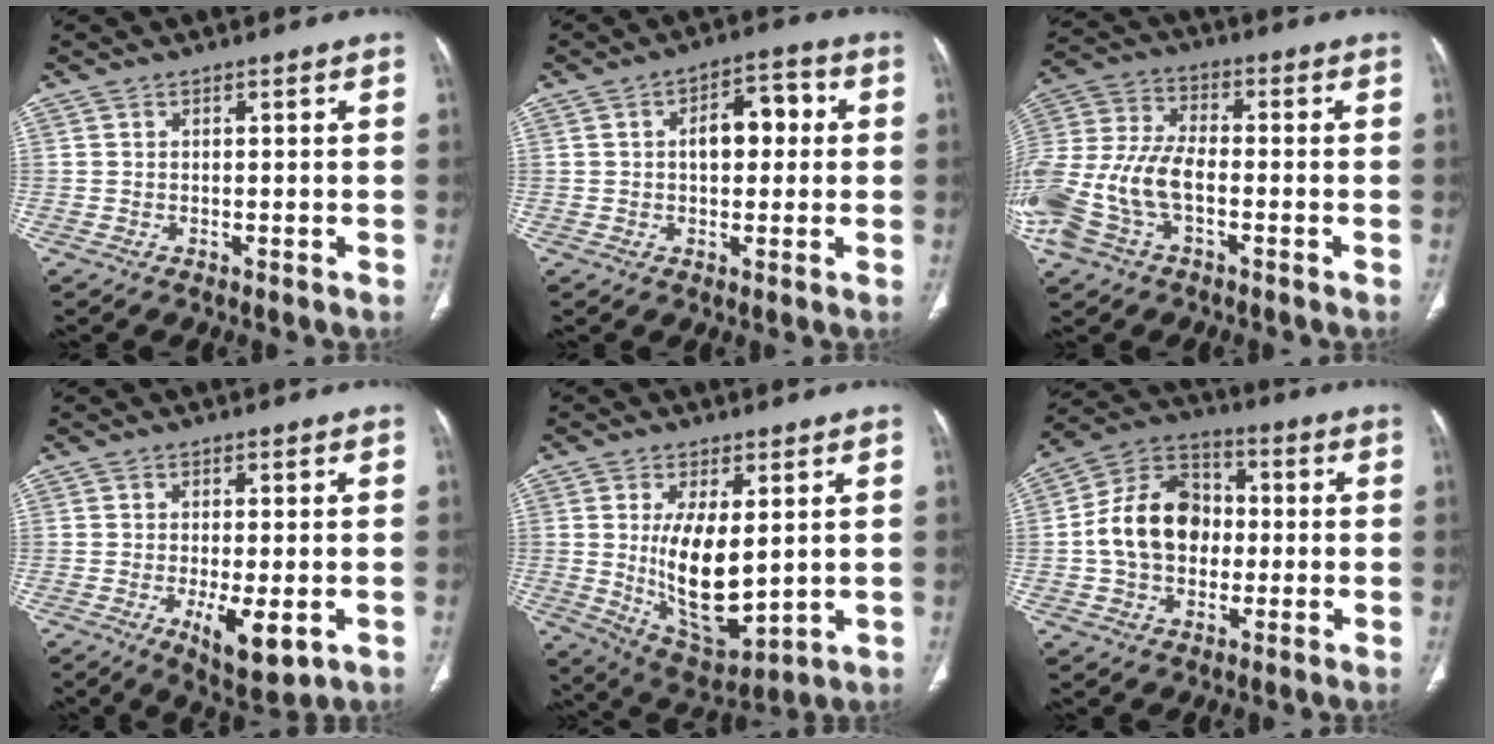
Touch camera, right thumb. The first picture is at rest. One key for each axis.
{"total": 6.3, "fx": 0.8, "fy": 3.6, "fz": 5.1, "tx": -0.061, "ty": 0.018, "tz": 0.007}
{"total": 17.2, "fx": -4.7, "fy": 9.9, "fz": 13.2, "tx": -0.307, "ty": 0.025, "tz": -0.088}
{"total": 8.3, "fx": -2.5, "fy": 2.9, "fz": 7.4, "tx": -0.114, "ty": -0.019, "tz": -0.032}
{"total": 14.2, "fx": 1.0, "fy": 6.5, "fz": 12.5, "tx": -0.201, "ty": -0.030, "tz": 0.038}
{"total": 16.5, "fx": -0.1, "fy": 12.5, "fz": 10.7, "tx": -0.158, "ty": 0.031, "tz": -0.008}